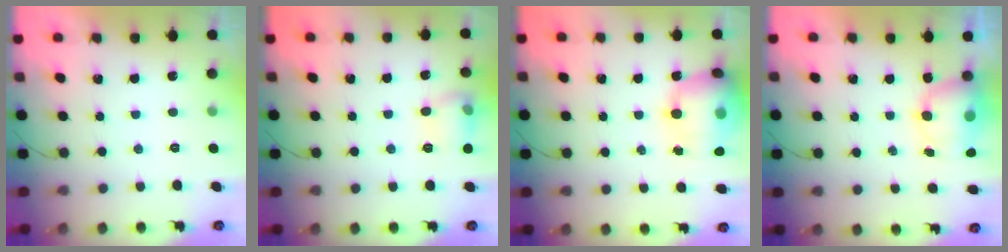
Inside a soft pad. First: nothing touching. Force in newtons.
{"total": 8.5, "press": 8.5, "slide": 0.6}
{"total": 19.8, "press": 19.5, "slide": 3.8}
{"total": 8.0, "press": 7.8, "slide": 1.3}